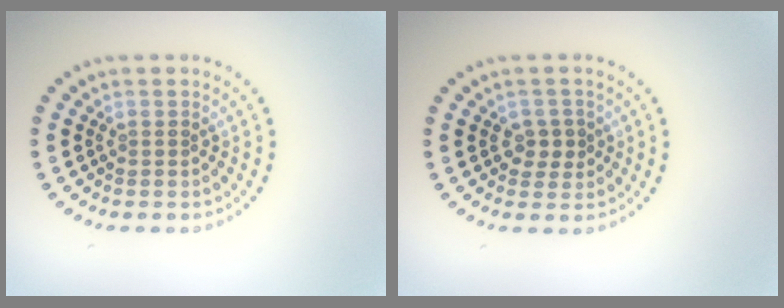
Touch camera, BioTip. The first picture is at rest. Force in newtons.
{"total": 1.8, "press": 1.8, "slide": 0.6}